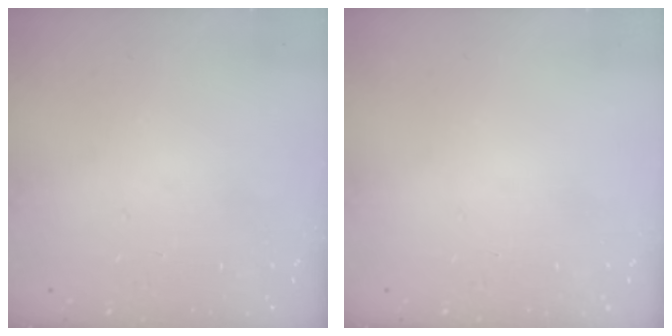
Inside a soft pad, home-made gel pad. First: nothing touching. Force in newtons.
{"total": 0.0}